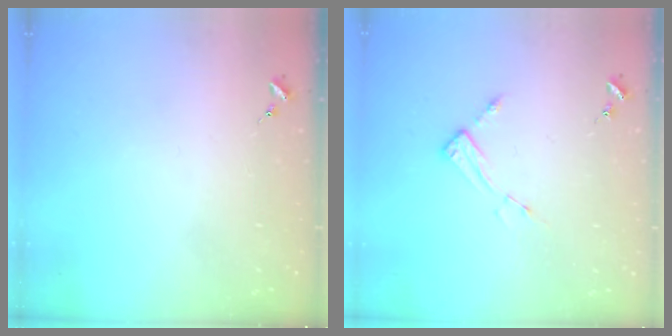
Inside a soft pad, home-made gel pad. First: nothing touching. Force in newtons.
{"total": 4.4, "press": 4.4, "slide": 0.2}